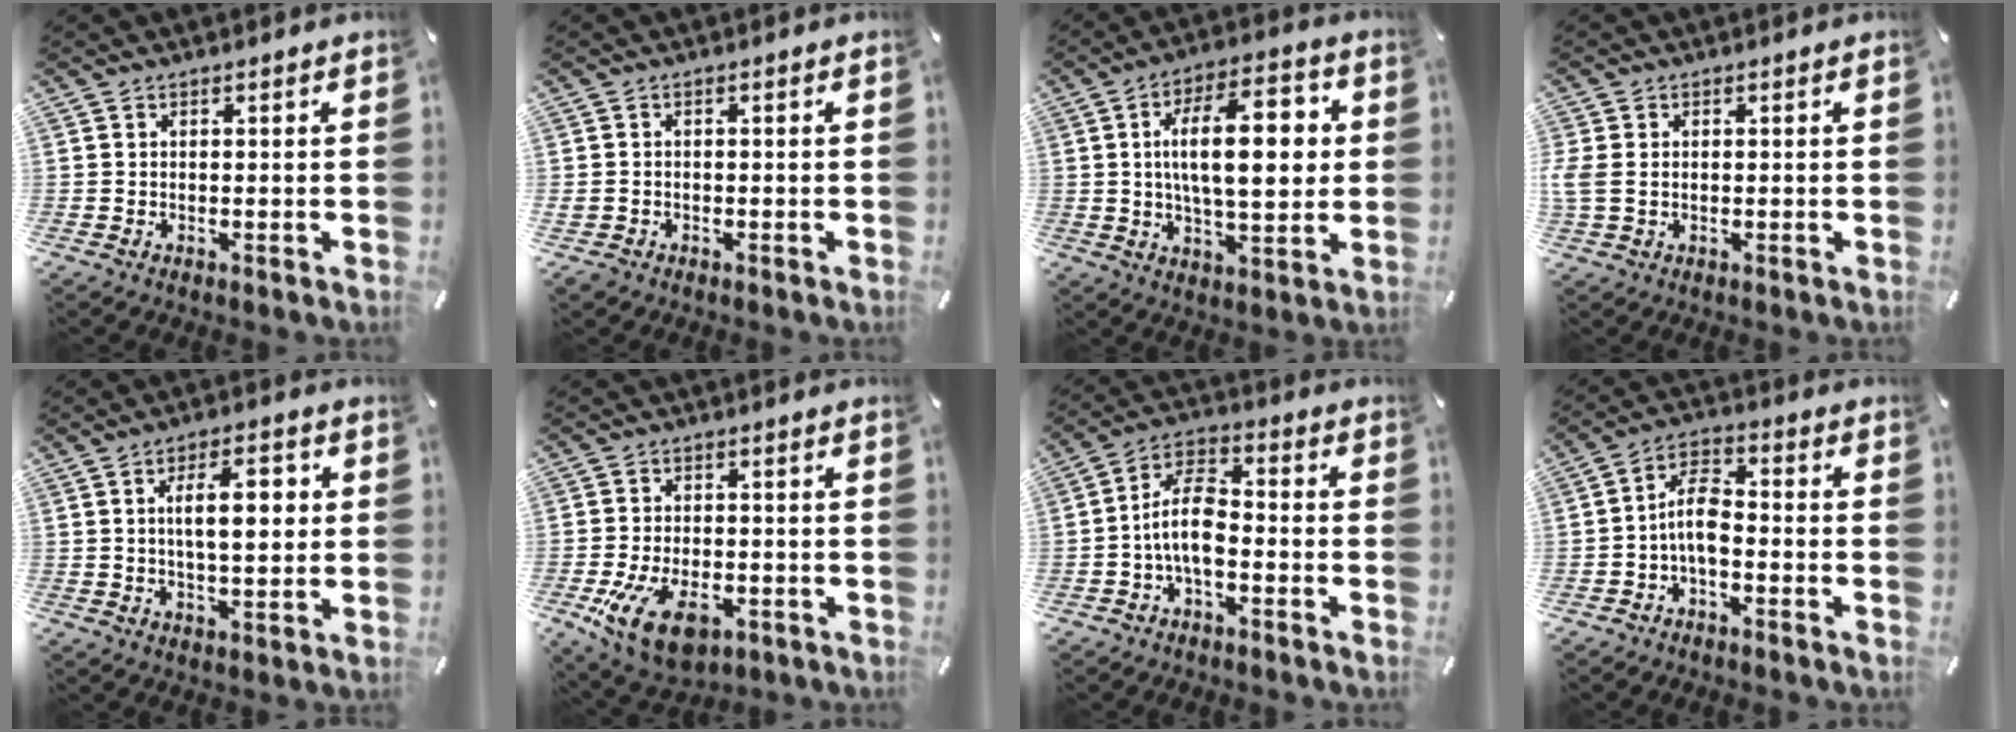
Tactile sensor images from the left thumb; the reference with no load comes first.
{"total": 1.6, "force": [-0.8, 1.4, 0.5], "torque": [-0.008, 0.004, -0.016]}
{"total": 17.5, "force": [2.6, 7.9, 15.4], "torque": [-0.250, 0.002, 0.033]}
{"total": 3.3, "force": [-0.1, 2.6, 2.1], "torque": [-0.052, 0.003, -0.003]}
{"total": 10.5, "force": [1.9, 4.6, 9.2], "torque": [-0.152, 0.001, 0.024]}
{"total": 11.6, "force": [-4.7, 7.0, 8.1], "torque": [-0.163, 0.008, -0.082]}
{"total": 10.6, "force": [-3.2, 5.6, 8.5], "torque": [-0.178, 0.012, -0.059]}
{"total": 8.7, "force": [-2.5, 4.8, 6.8], "torque": [-0.139, 0.016, -0.044]}